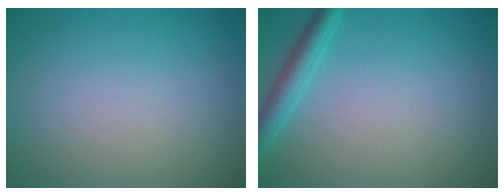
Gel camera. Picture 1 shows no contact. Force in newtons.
{"total": 2.7, "press": 2.7, "slide": 0.2}